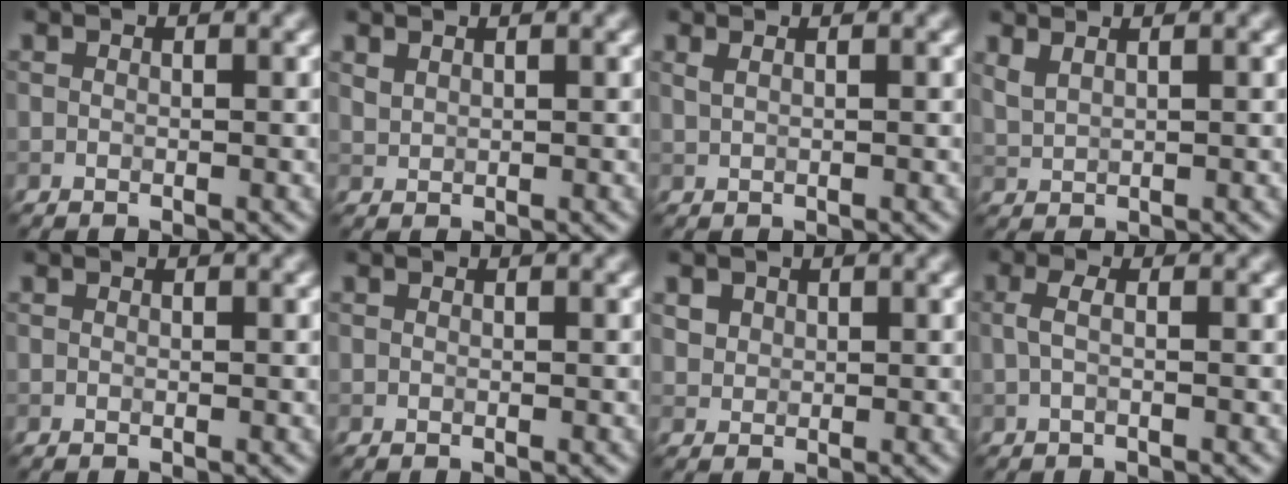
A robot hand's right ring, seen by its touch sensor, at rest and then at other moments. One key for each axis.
{"total": 0.9, "fx": 0.8, "fy": 0.3, "fz": 0.2, "tx": -0.011, "ty": -0.001, "tz": 0.022}
{"total": 1.5, "fx": 0.9, "fy": 0.7, "fz": 0.9, "tx": -0.010, "ty": -0.002, "tz": 0.005}
{"total": 2.3, "fx": 1.7, "fy": 0.8, "fz": 1.3, "tx": -0.020, "ty": 0.004, "tz": 0.027}
{"total": 0.0}
{"total": 0.0}
{"total": 1.7, "fx": 1.0, "fy": 1.4, "fz": 0.5, "tx": -0.015, "ty": -0.005, "tz": 0.030}
{"total": 1.5, "fx": 0.0, "fy": 0.4, "fz": 1.4, "tx": -0.030, "ty": 0.004, "tz": -0.003}